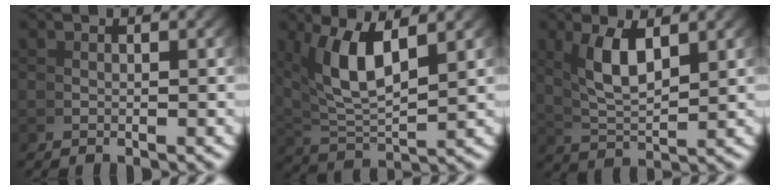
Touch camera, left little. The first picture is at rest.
{"total": 6.4, "force": [2.4, 2.7, 5.2], "torque": [-0.117, -0.009, 0.059]}
{"total": 4.7, "force": [1.8, 1.8, 3.9], "torque": [-0.080, -0.015, 0.048]}